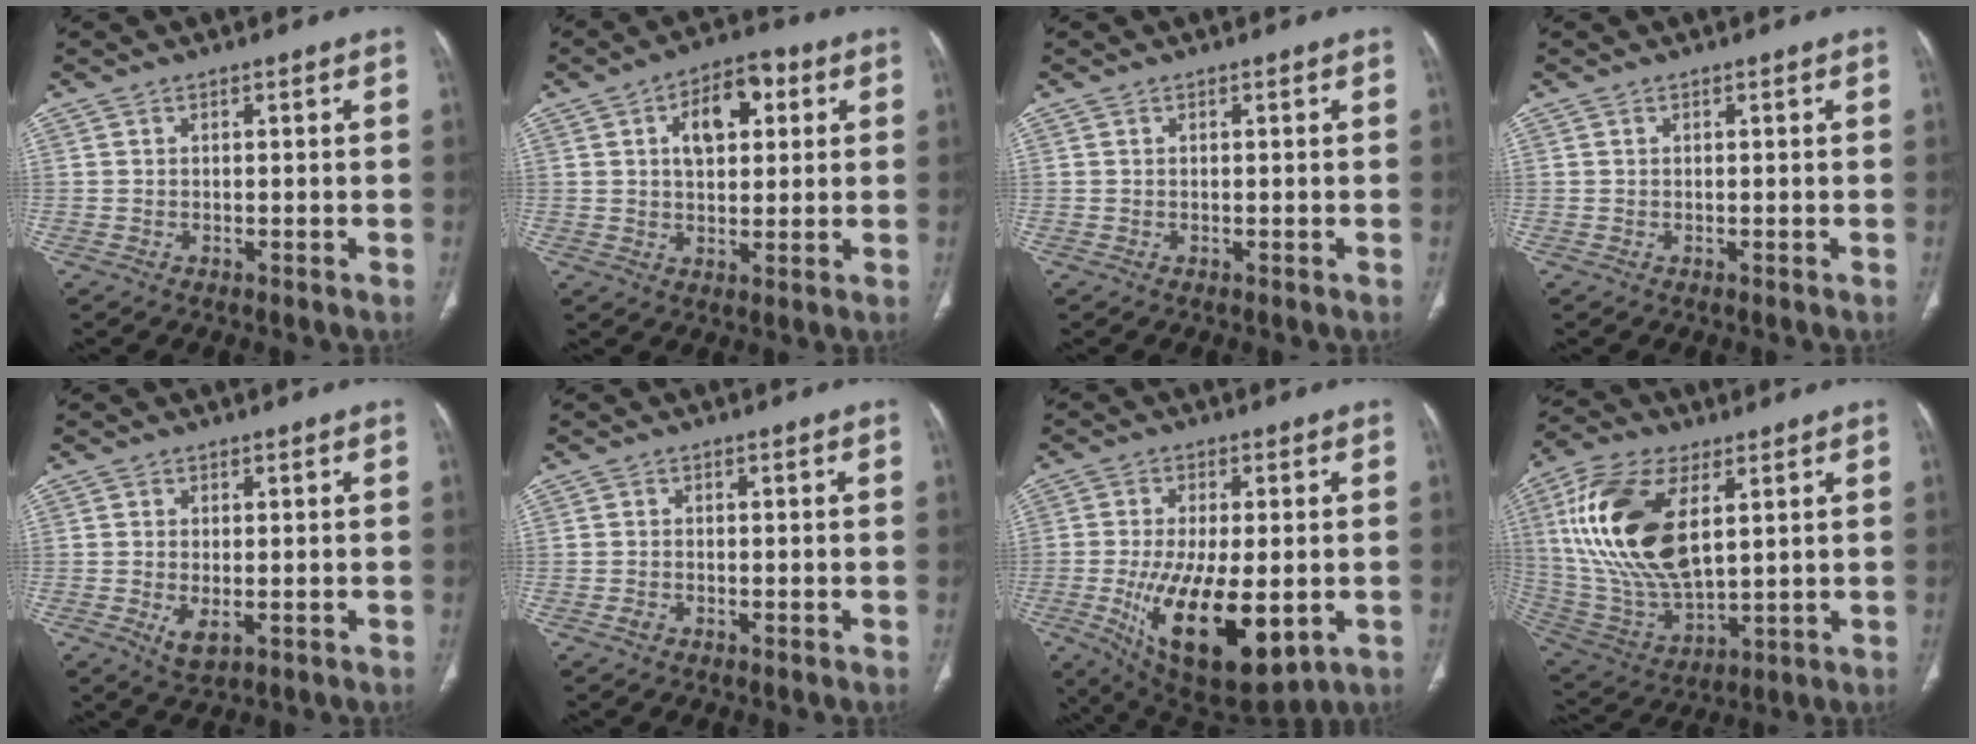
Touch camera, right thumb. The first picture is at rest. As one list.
[{"total": 10.4, "force": [3.2, 6.0, 7.9], "torque": [-0.094, 0.009, 0.046]}, {"total": 0.0}, {"total": 0.0}, {"total": 3.6, "force": [-0.9, 1.8, 3.0], "torque": [-0.056, -0.010, -0.006]}, {"total": 1.0, "force": [-0.6, 0.7, 0.5], "torque": [-0.013, 0.002, -0.012]}, {"total": 18.9, "force": [-4.6, 8.0, 16.5], "torque": [-0.296, -0.024, -0.051]}, {"total": 22.0, "force": [6.2, 11.1, 17.9], "torque": [-0.361, -0.022, 0.122]}]